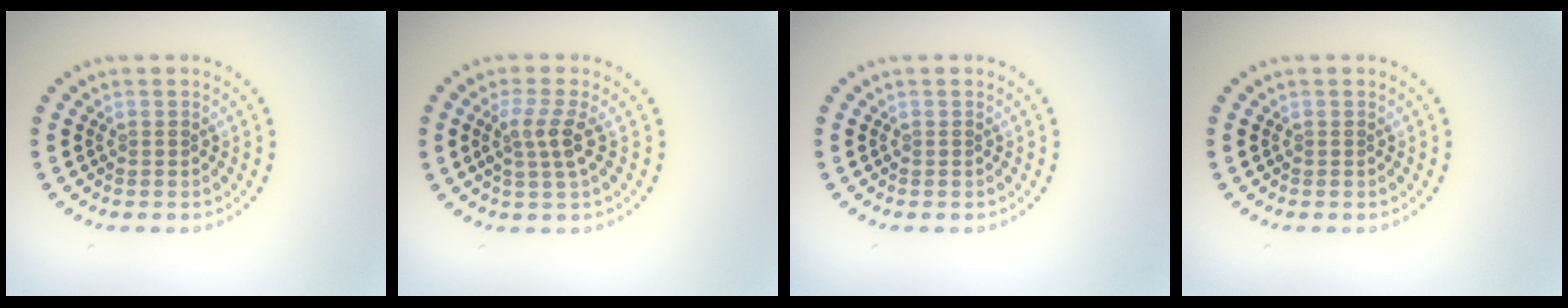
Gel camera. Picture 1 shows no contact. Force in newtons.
{"total": 2.6, "press": 2.0, "slide": 1.6}
{"total": 0.0}
{"total": 0.0}